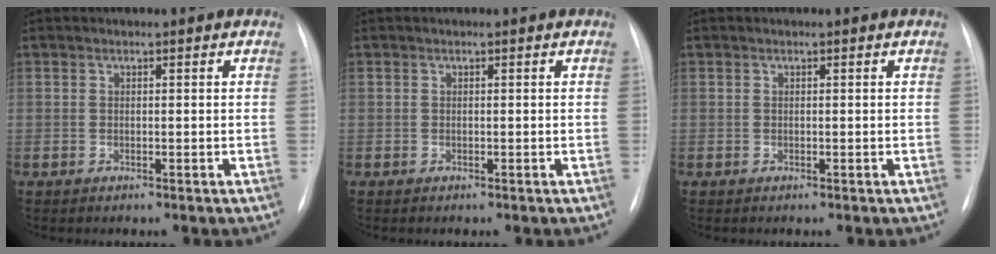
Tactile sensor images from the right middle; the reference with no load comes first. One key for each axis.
{"total": 0.0}
{"total": 0.0}